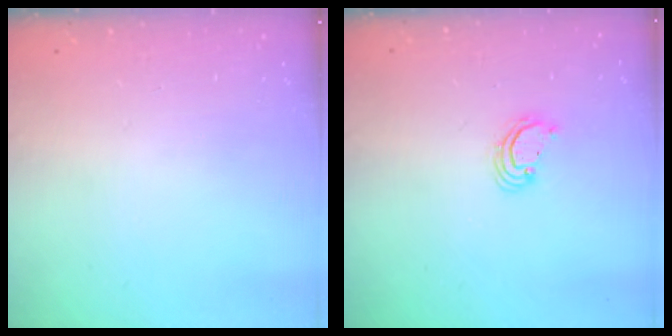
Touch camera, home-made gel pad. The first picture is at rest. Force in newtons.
{"total": 2.4, "press": 2.4, "slide": 0.1}